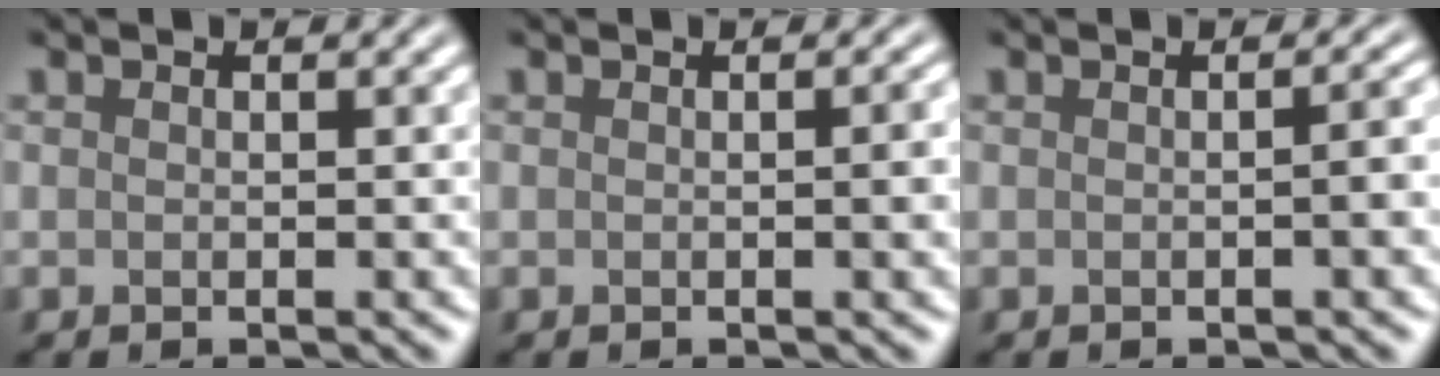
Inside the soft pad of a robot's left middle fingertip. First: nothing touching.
{"total": 2.2, "force": [0.0, 0.6, 2.1], "torque": [-0.022, 0.003, -0.003]}
{"total": 3.0, "force": [-0.2, 1.0, 2.9], "torque": [-0.021, 0.008, -0.002]}